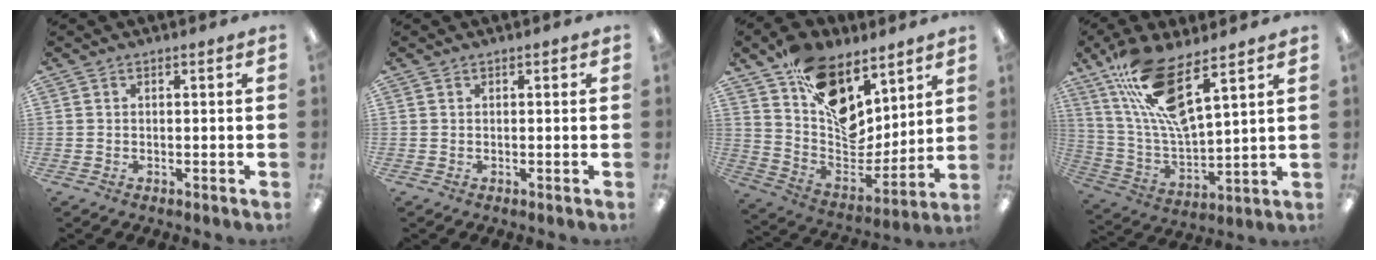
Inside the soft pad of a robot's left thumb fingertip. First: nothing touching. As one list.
[{"total": 0.0}, {"total": 16.2, "force": [9.3, 10.2, 8.6], "torque": [-0.140, -0.067, 0.176]}, {"total": 16.3, "force": [10.6, 4.4, 11.5], "torque": [-0.235, -0.053, 0.183]}]